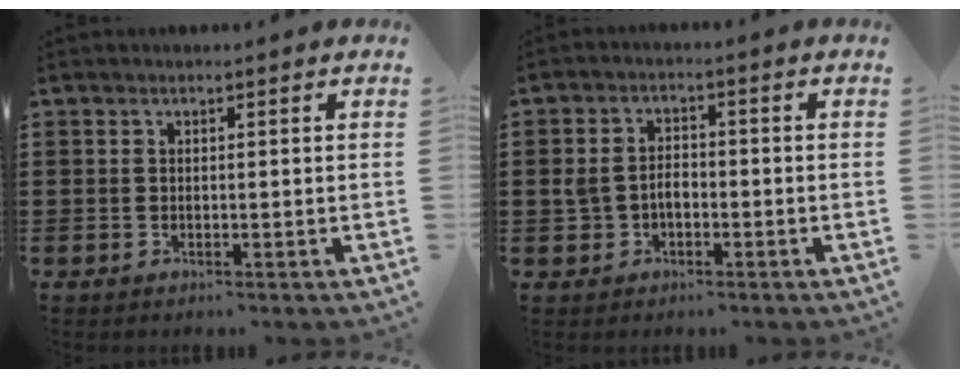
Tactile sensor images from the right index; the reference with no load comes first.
{"total": 3.5, "force": [-0.8, 2.5, 2.4], "torque": [-0.062, 0.001, -0.020]}